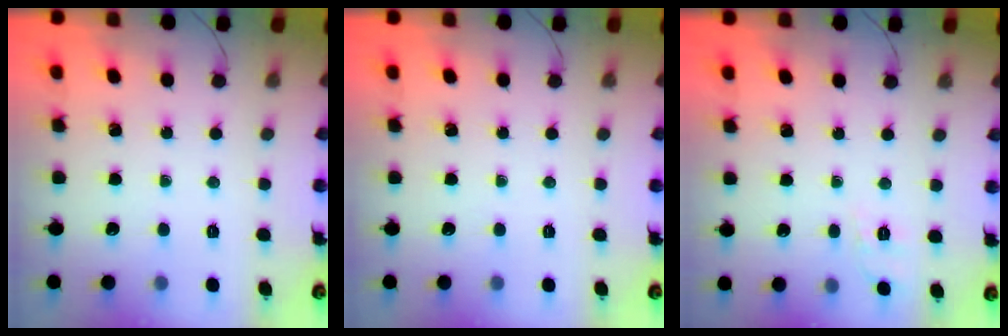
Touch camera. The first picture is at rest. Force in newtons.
{"total": 0.0}
{"total": 1.6, "press": 0.0, "slide": 1.6}